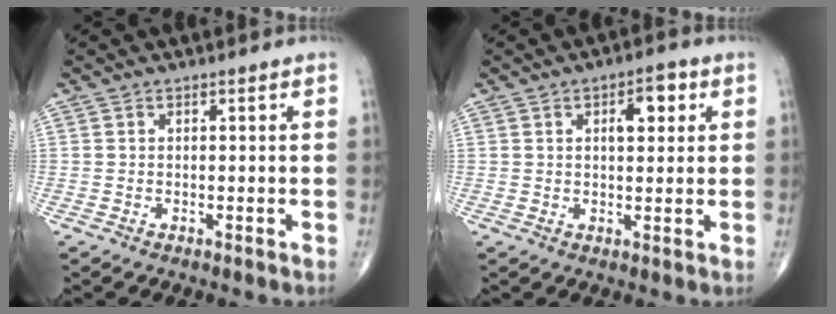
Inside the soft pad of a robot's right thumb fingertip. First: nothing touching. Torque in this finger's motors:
{"motor_torque": [0.42, 2.10, 0.74, 0.40, 0.06]}